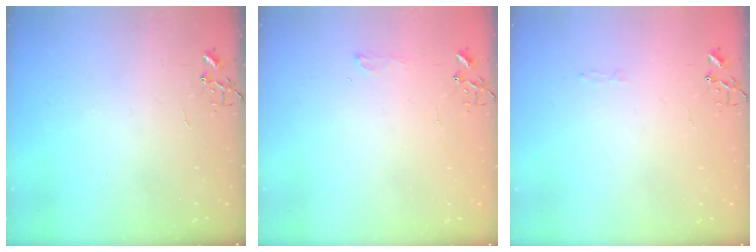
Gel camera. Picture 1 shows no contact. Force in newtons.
{"total": 6.1, "press": 6.1, "slide": 0.7}
{"total": 2.6, "press": 2.6, "slide": 0.3}